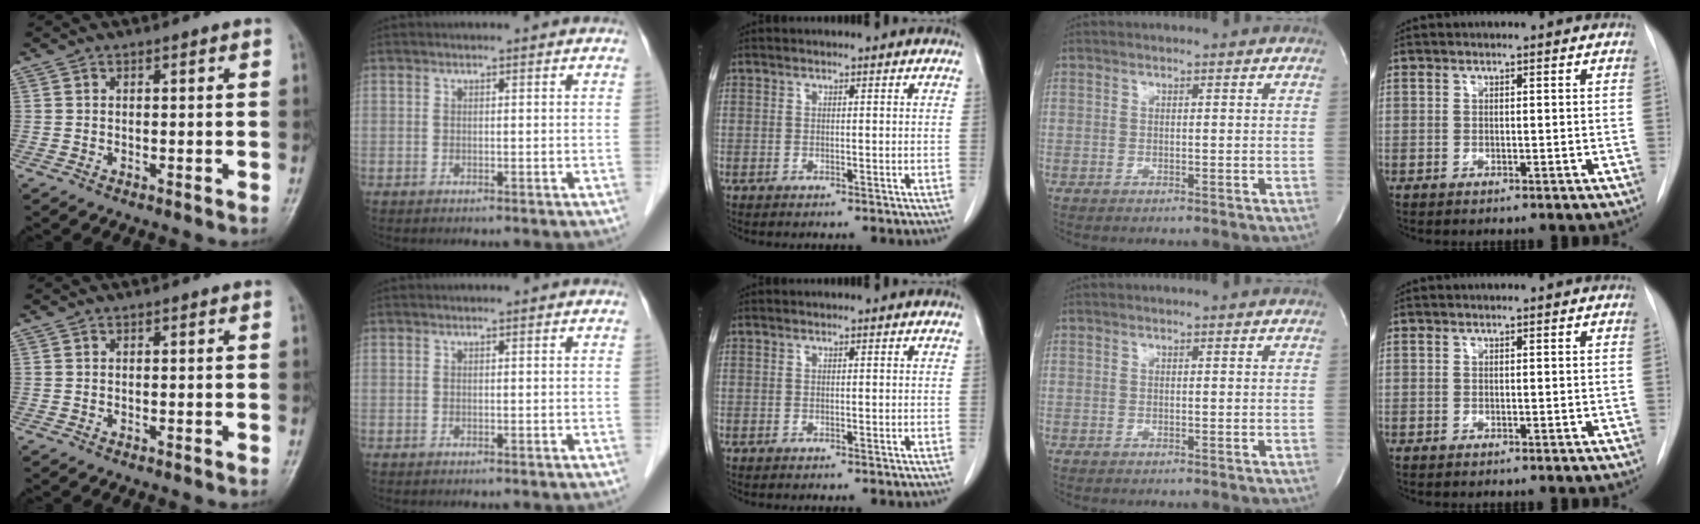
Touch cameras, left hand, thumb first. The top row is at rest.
{}